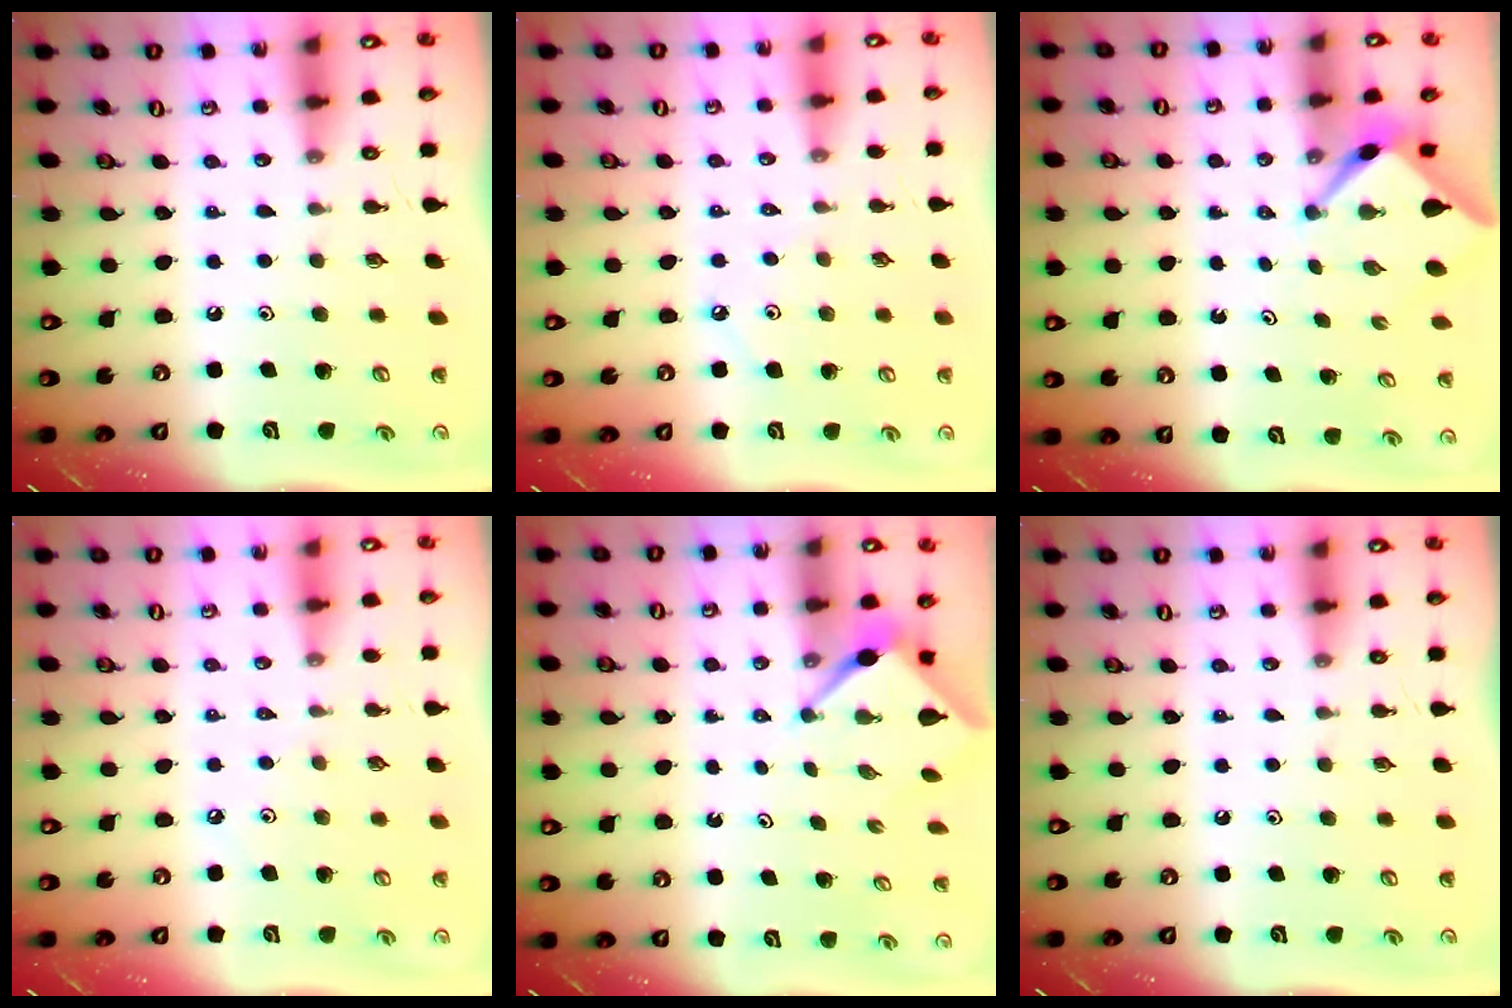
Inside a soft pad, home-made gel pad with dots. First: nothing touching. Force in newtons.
{"total": 2.8, "press": 2.7, "slide": 0.5}
{"total": 2.7, "press": 2.6, "slide": 0.2}
{"total": 2.4, "press": 2.3, "slide": 0.5}
{"total": 2.7, "press": 2.7, "slide": 0.0}
{"total": 0.0}